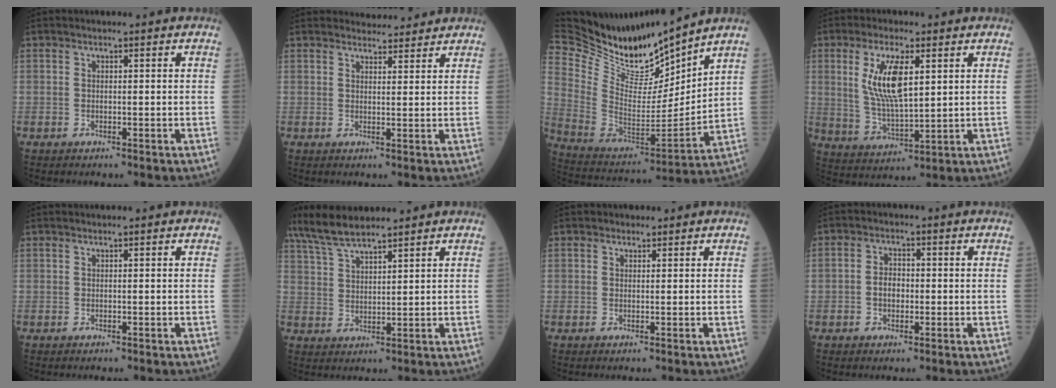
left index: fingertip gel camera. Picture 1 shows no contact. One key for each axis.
{"total": 4.2, "fx": 4.0, "fy": 0.9, "fz": 0.3, "tx": -0.006, "ty": 0.009, "tz": 0.051}
{"total": 19.5, "fx": 18.2, "fy": 2.6, "fz": 6.4, "tx": -0.146, "ty": -0.037, "tz": 0.336}
{"total": 9.3, "fx": 2.8, "fy": 2.6, "fz": 8.4, "tx": -0.183, "ty": -0.003, "tz": 0.059}
{"total": 0.0}
{"total": 8.2, "fx": 7.0, "fy": 1.0, "fz": 4.3, "tx": -0.097, "ty": 0.019, "tz": 0.137}
{"total": 0.8, "fx": 0.5, "fy": 0.5, "fz": 0.0, "tx": -0.002, "ty": -0.003, "tz": 0.006}
{"total": 3.0, "fx": -0.8, "fy": 2.1, "fz": 2.0, "tx": -0.043, "ty": 0.006, "tz": -0.017}